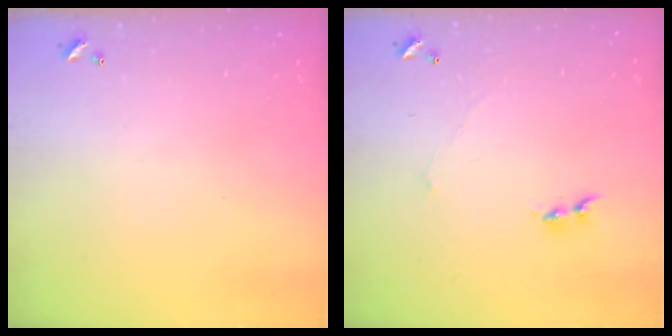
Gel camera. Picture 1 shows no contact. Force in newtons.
{"total": 1.4, "press": 1.3, "slide": 0.4}